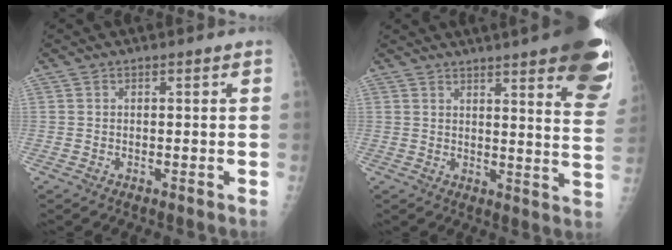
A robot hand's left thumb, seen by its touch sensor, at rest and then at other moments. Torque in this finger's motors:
{"motor_torque": [2.35, 1.88, 1.31, -0.76, 0.27]}